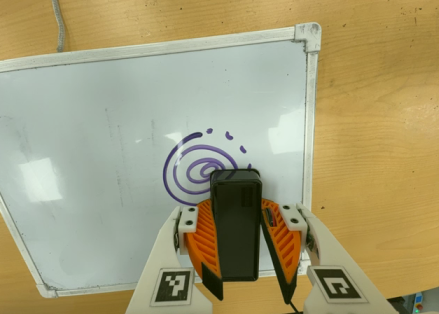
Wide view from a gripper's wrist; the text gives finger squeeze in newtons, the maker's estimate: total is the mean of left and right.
{"total": 14.7, "left": 17.4, "right": 12.0}